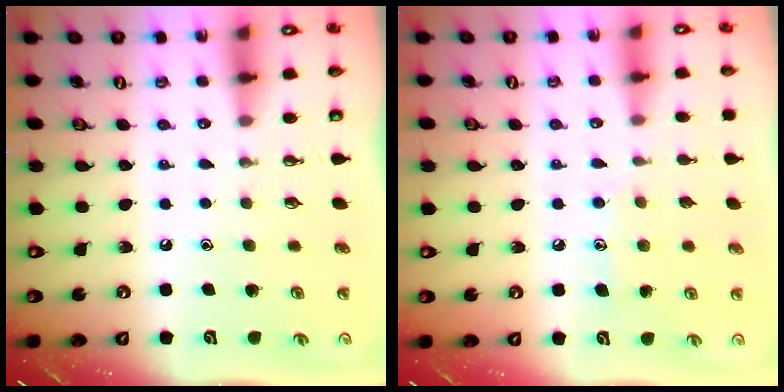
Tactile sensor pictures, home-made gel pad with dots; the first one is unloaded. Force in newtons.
{"total": 7.5, "press": 7.5, "slide": 0.1}